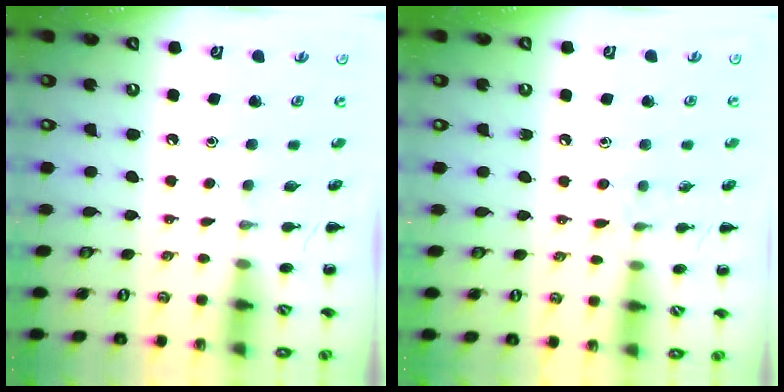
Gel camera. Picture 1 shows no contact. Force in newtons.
{"total": 5.4, "press": 5.0, "slide": 2.2}